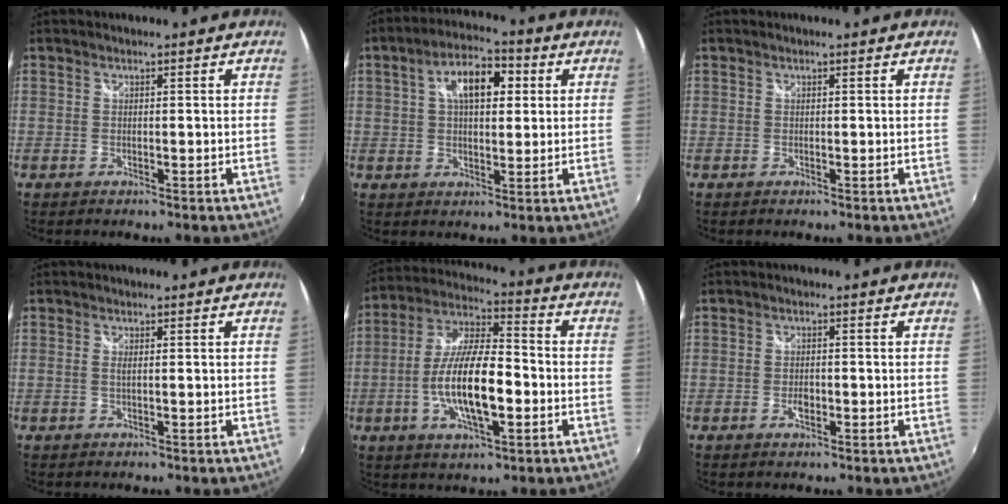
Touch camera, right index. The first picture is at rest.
{"total": 9.6, "force": [2.7, 4.9, 7.8], "torque": [-0.131, 0.025, 0.041]}
{"total": 0.0}
{"total": 0.9, "force": [0.0, 0.0, 0.9], "torque": [-0.018, 0.000, -0.002]}
{"total": 15.1, "force": [-3.6, 5.0, 13.8], "torque": [-0.274, -0.001, -0.067]}
{"total": 2.2, "force": [-0.8, 1.2, 1.7], "torque": [-0.030, 0.000, -0.015]}